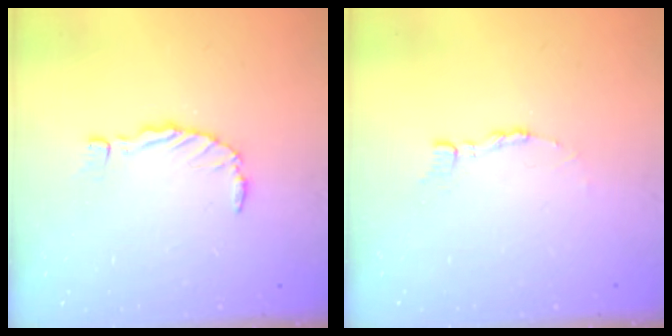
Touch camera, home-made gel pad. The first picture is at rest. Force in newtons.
{"total": 2.9, "press": 2.9, "slide": 0.2}